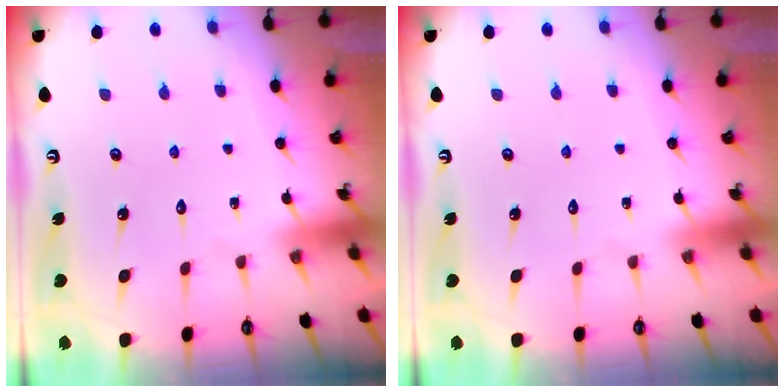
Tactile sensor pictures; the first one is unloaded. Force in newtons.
{"total": 0.0}